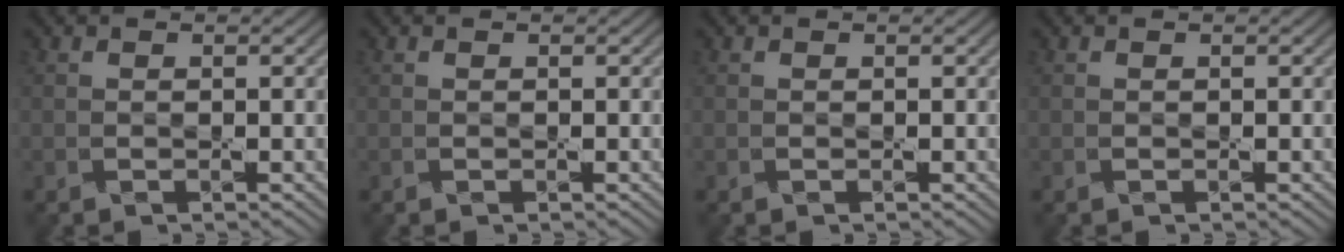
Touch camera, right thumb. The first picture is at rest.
{"total": 0.0}
{"total": 0.0}
{"total": 0.0}